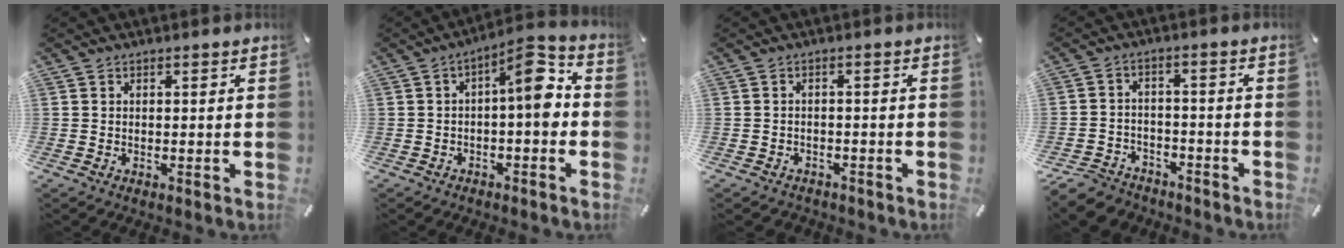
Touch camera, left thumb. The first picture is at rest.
{"total": 9.6, "force": [0.2, 3.8, 8.9], "torque": [-0.122, -0.006, -0.006]}
{"total": 1.9, "force": [-1.5, 1.1, 0.4], "torque": [-0.008, 0.009, -0.033]}
{"total": 6.8, "force": [-5.6, 3.4, 1.7], "torque": [-0.040, 0.023, -0.110]}